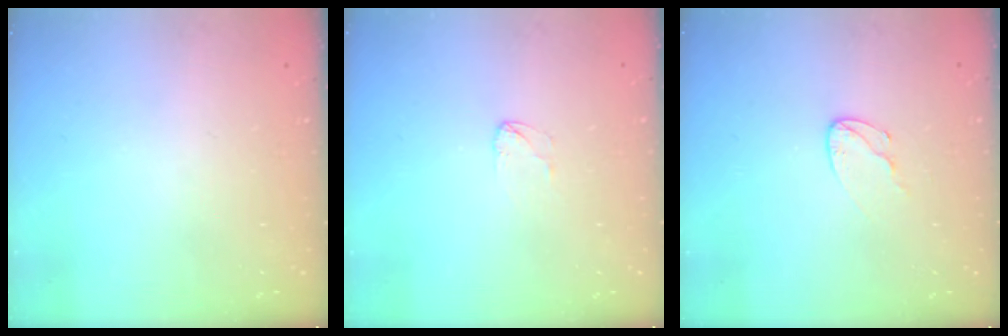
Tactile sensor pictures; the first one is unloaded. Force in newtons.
{"total": 2.5, "press": 2.5, "slide": 0.1}
{"total": 5.1, "press": 5.1, "slide": 0.4}